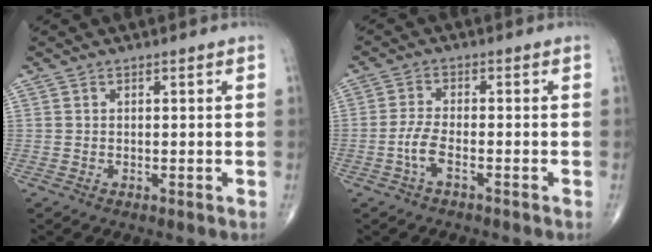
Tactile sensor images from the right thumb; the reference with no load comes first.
{"total": 3.8, "force": [-1.8, 1.3, 3.1], "torque": [-0.075, 0.016, -0.036]}